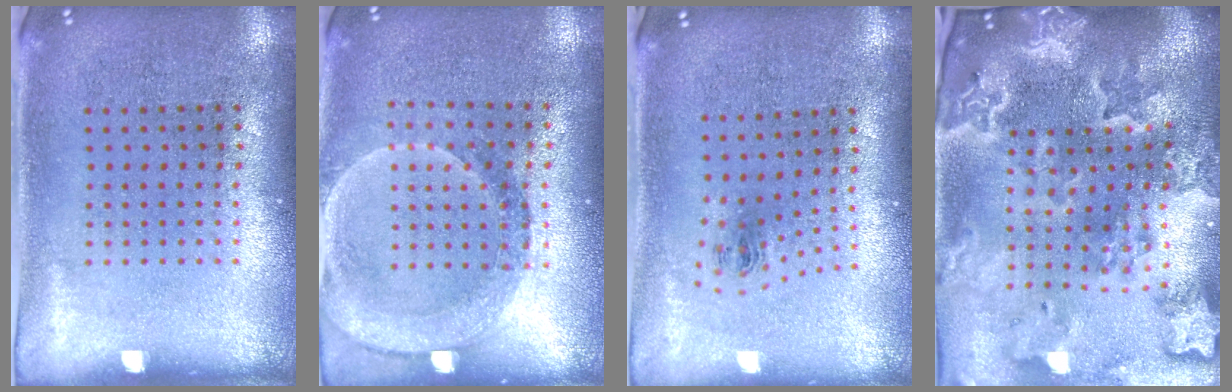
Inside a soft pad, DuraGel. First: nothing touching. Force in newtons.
{"total": 1.6, "press": 1.5, "slide": 0.6}
{"total": 1.0, "press": 0.4, "slide": 0.9}
{"total": 4.4, "press": 3.6, "slide": 2.6}